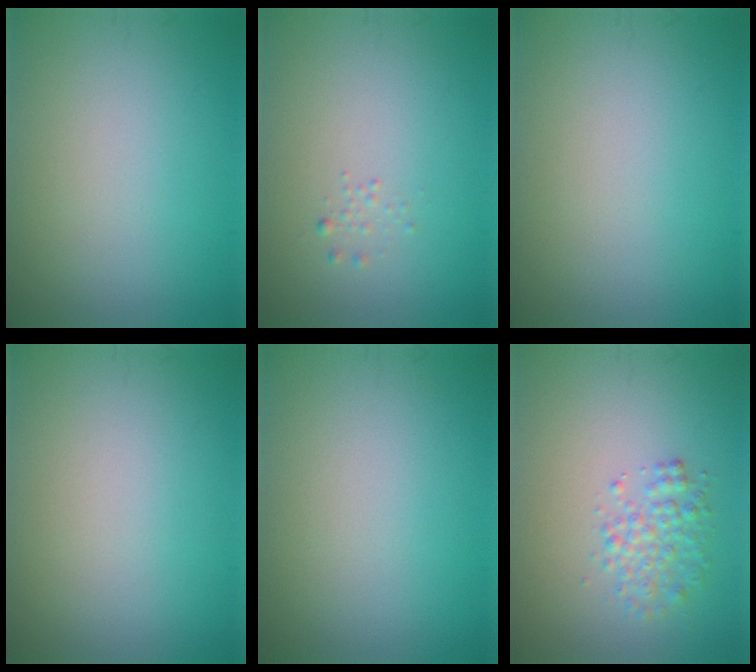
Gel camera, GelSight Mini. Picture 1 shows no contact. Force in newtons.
{"total": 0.6, "press": 0.6, "slide": 0.0}
{"total": 0.0}
{"total": 0.0}
{"total": 0.0}
{"total": 2.4, "press": 2.4, "slide": 0.1}